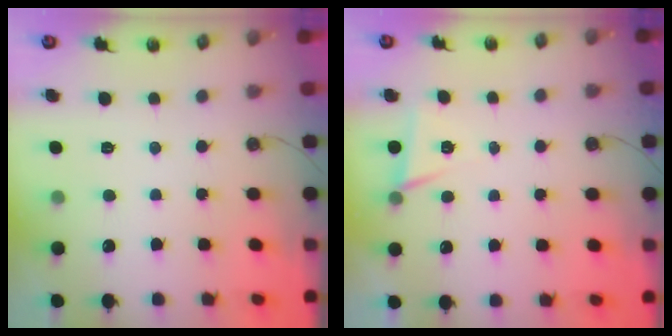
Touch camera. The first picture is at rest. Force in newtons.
{"total": 4.5, "press": 2.3, "slide": 3.8}